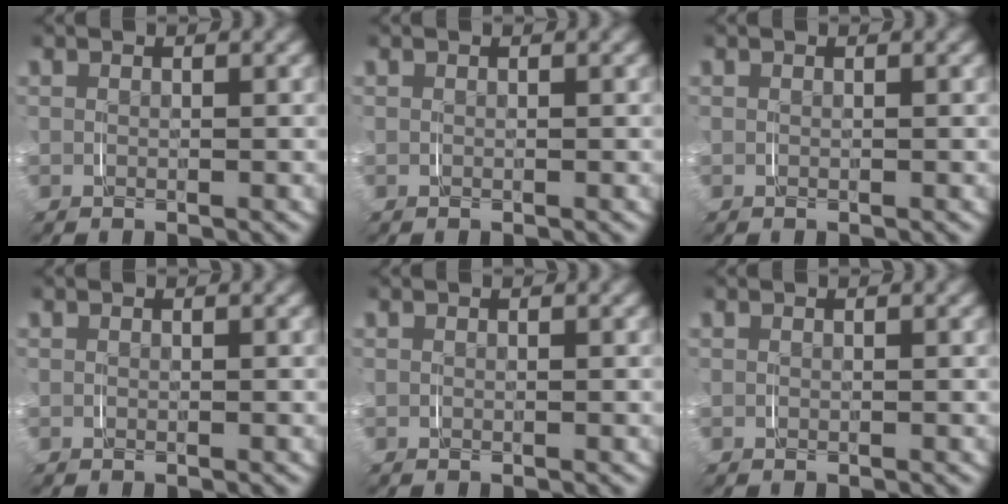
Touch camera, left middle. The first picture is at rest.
{"total": 0.0}
{"total": 0.0}
{"total": 0.0}
{"total": 0.0}
{"total": 0.0}